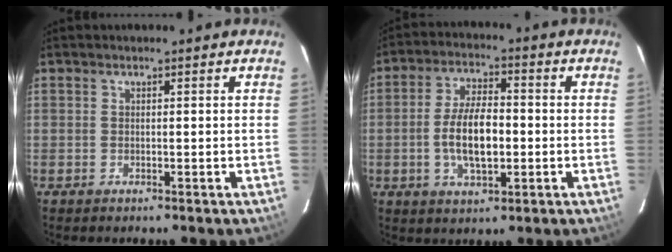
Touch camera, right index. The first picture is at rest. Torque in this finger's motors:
{"motor_torque": [0.99, -0.41, 0.52, 0.16]}